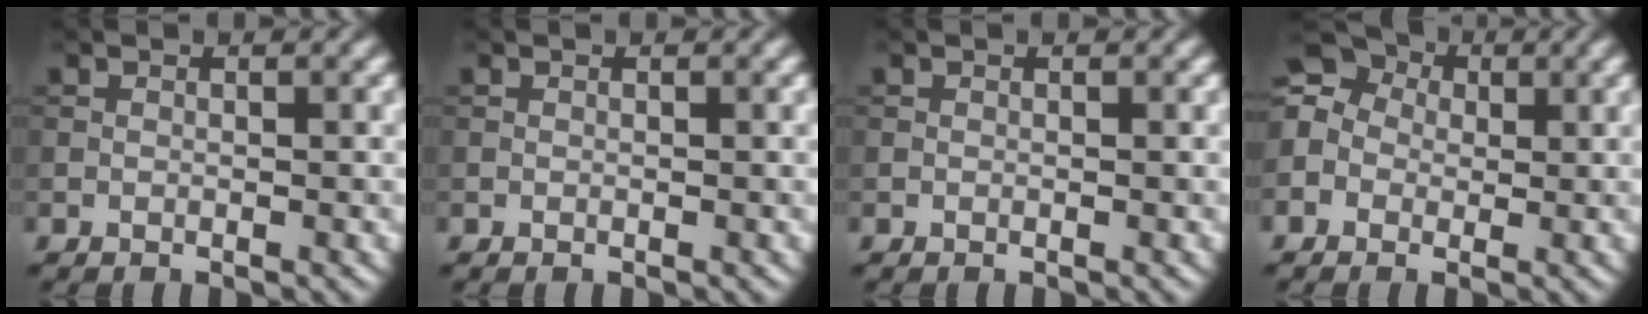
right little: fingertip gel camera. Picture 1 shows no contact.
{"total": 0.0}
{"total": 0.0}
{"total": 7.5, "force": [0.3, 6.6, 3.5], "torque": [-0.086, 0.039, -0.042]}